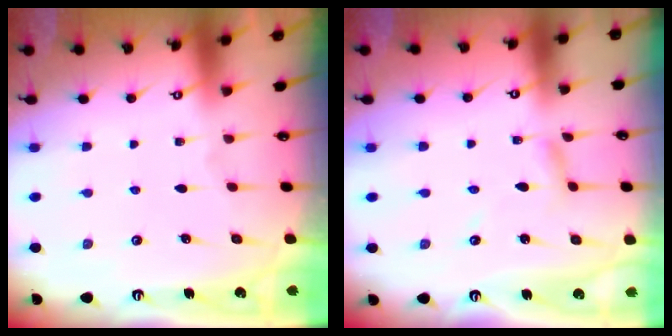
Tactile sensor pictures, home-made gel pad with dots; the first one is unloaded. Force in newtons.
{"total": 4.4, "press": 4.4, "slide": 0.3}